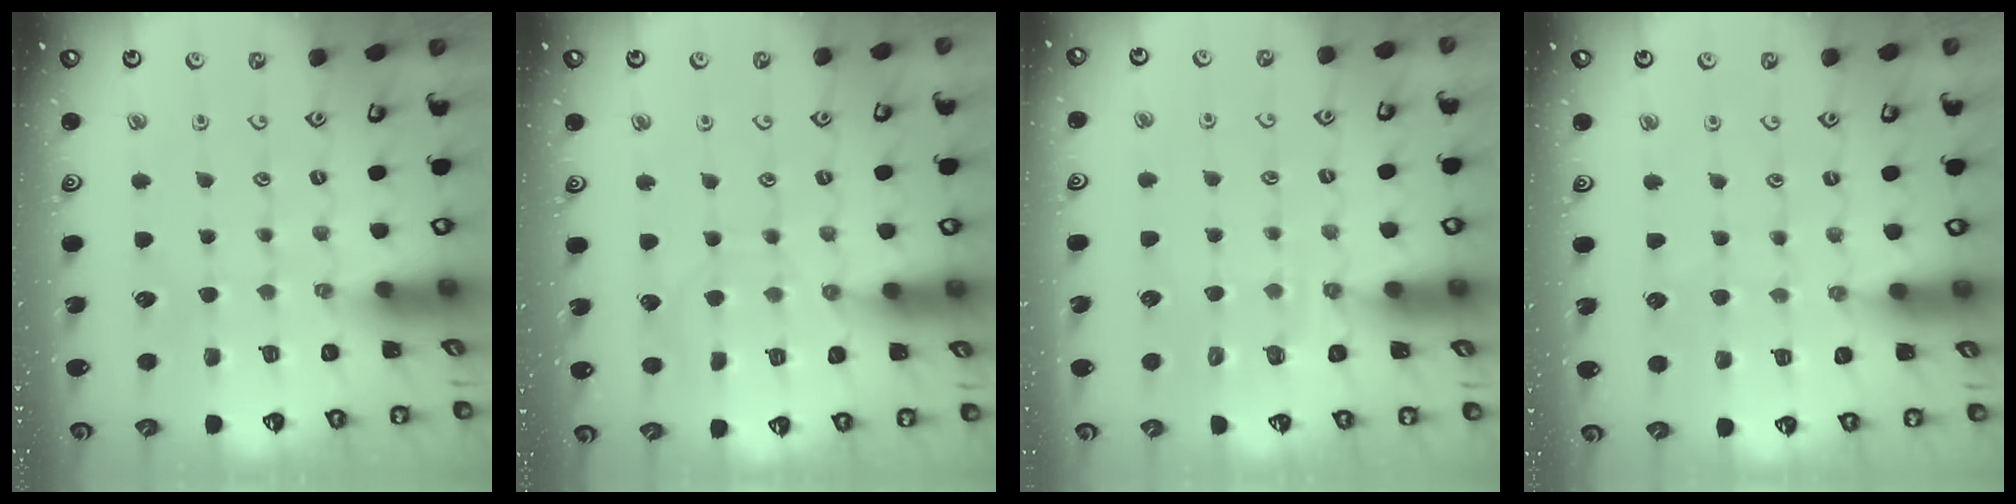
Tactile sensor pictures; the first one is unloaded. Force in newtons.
{"total": 4.7, "press": 4.7, "slide": 0.3}
{"total": 2.9, "press": 2.6, "slide": 1.2}
{"total": 4.0, "press": 4.0, "slide": 0.3}